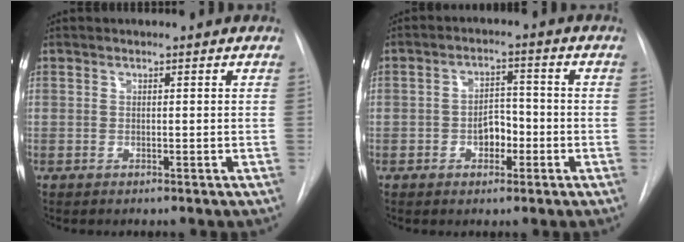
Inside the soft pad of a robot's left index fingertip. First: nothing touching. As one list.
[{"total": 4.3, "force": [-1.5, 2.7, 3.0], "torque": [-0.045, 0.010, -0.024]}]